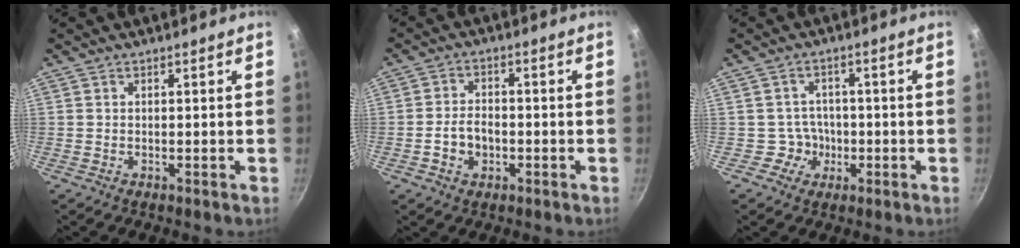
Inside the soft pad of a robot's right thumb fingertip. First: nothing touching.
{"total": 5.2, "force": [-1.6, 3.7, 3.3], "torque": [-0.048, 0.017, -0.030]}
{"total": 3.8, "force": [-1.1, 3.6, 0.2], "torque": [0.031, 0.015, -0.019]}